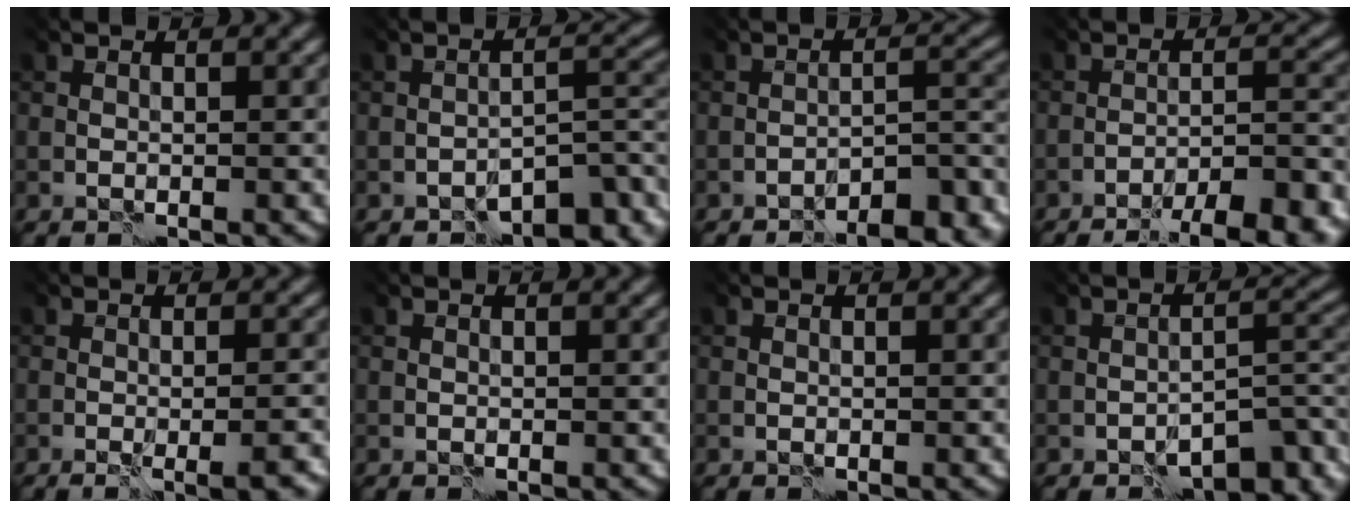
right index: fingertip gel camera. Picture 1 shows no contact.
{"total": 6.4, "force": [-5.9, 1.2, 2.2], "torque": [-0.002, 0.006, -0.075]}
{"total": 6.6, "force": [-6.3, 0.5, 1.9], "torque": [-0.013, 0.016, -0.074]}
{"total": 9.2, "force": [-8.1, 0.9, 4.3], "torque": [-0.045, 0.011, -0.092]}
{"total": 3.1, "force": [-1.0, 0.8, 2.8], "torque": [-0.013, 0.018, -0.023]}
{"total": 0.0}
{"total": 0.0}
{"total": 5.9, "force": [-5.2, 1.1, 2.4], "torque": [-0.009, 0.011, -0.064]}